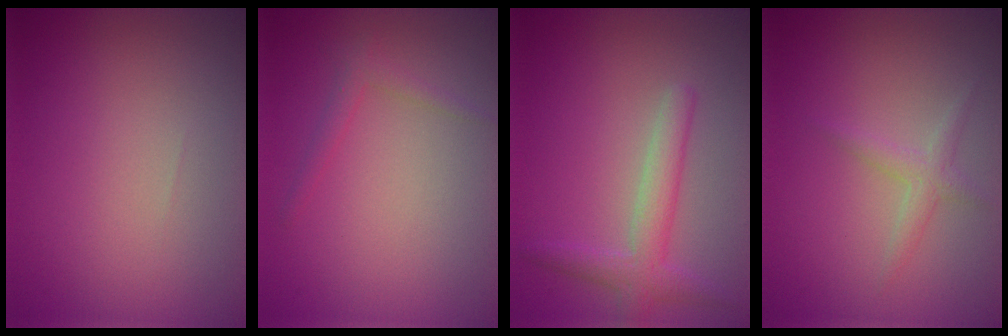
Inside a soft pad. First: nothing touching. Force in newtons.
{"total": 1.3, "press": 1.2, "slide": 0.1}
{"total": 2.9, "press": 2.9, "slide": 0.1}
{"total": 1.5, "press": 1.5, "slide": 0.0}